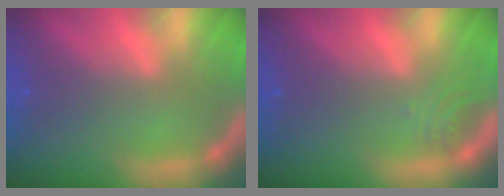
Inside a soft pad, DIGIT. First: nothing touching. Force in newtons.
{"total": 1.4}